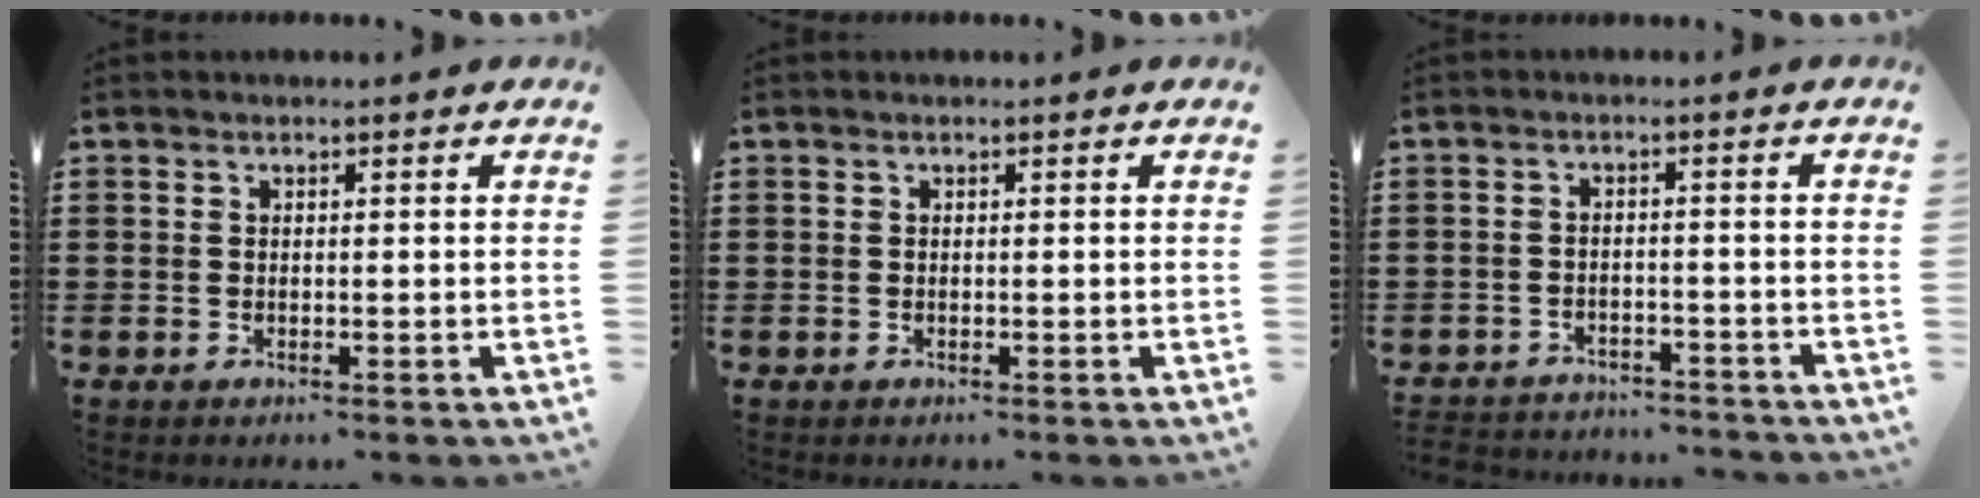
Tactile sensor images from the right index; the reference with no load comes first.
{"total": 0.0}
{"total": 2.8, "force": [-2.8, 0.3, -0.1], "torque": [-0.006, -0.002, -0.060]}